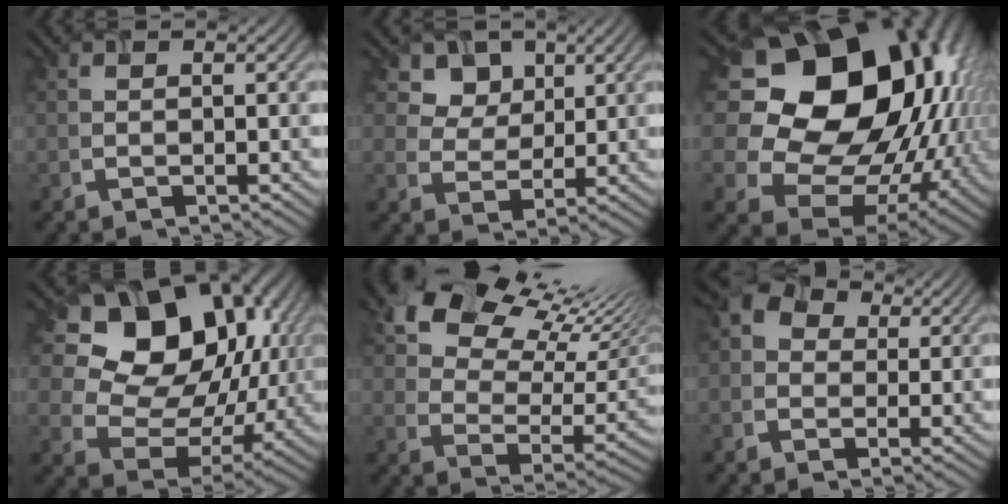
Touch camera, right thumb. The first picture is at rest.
{"total": 5.5, "force": [3.3, 4.1, 1.5], "torque": [-0.042, -0.029, 0.081]}
{"total": 21.7, "force": [4.1, 17.3, 12.4], "torque": [-0.281, -0.011, 0.115]}
{"total": 16.6, "force": [5.3, 13.0, 8.8], "torque": [-0.156, 0.011, 0.111]}
{"total": 16.4, "force": [11.0, 8.4, 8.8], "torque": [-0.186, 0.031, 0.170]}
{"total": 3.1, "force": [0.2, 3.0, 0.8], "torque": [-0.015, 0.003, -0.002]}